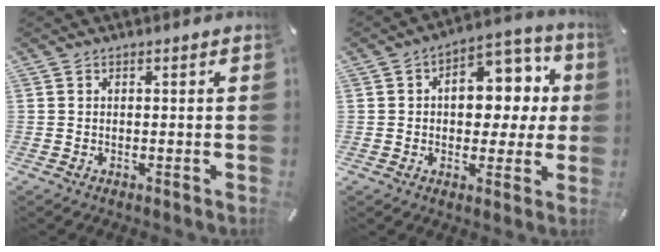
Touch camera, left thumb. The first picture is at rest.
{"total": 12.5, "force": [1.9, 8.3, 9.1], "torque": [-0.113, -0.009, 0.032]}